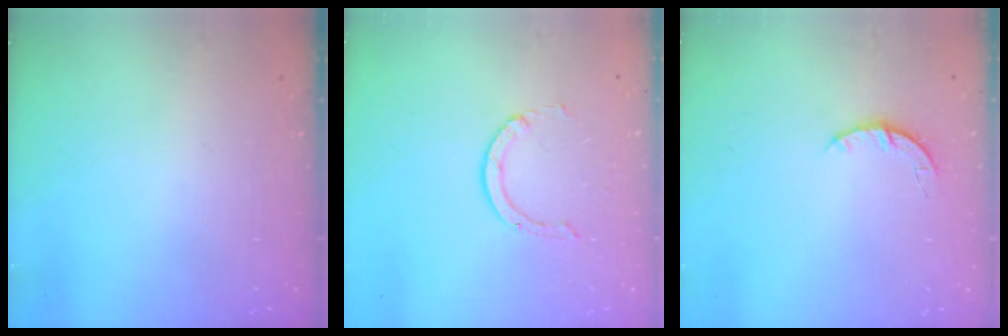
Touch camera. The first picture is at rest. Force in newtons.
{"total": 1.5, "press": 1.5, "slide": 0.2}
{"total": 3.3, "press": 3.2, "slide": 0.5}